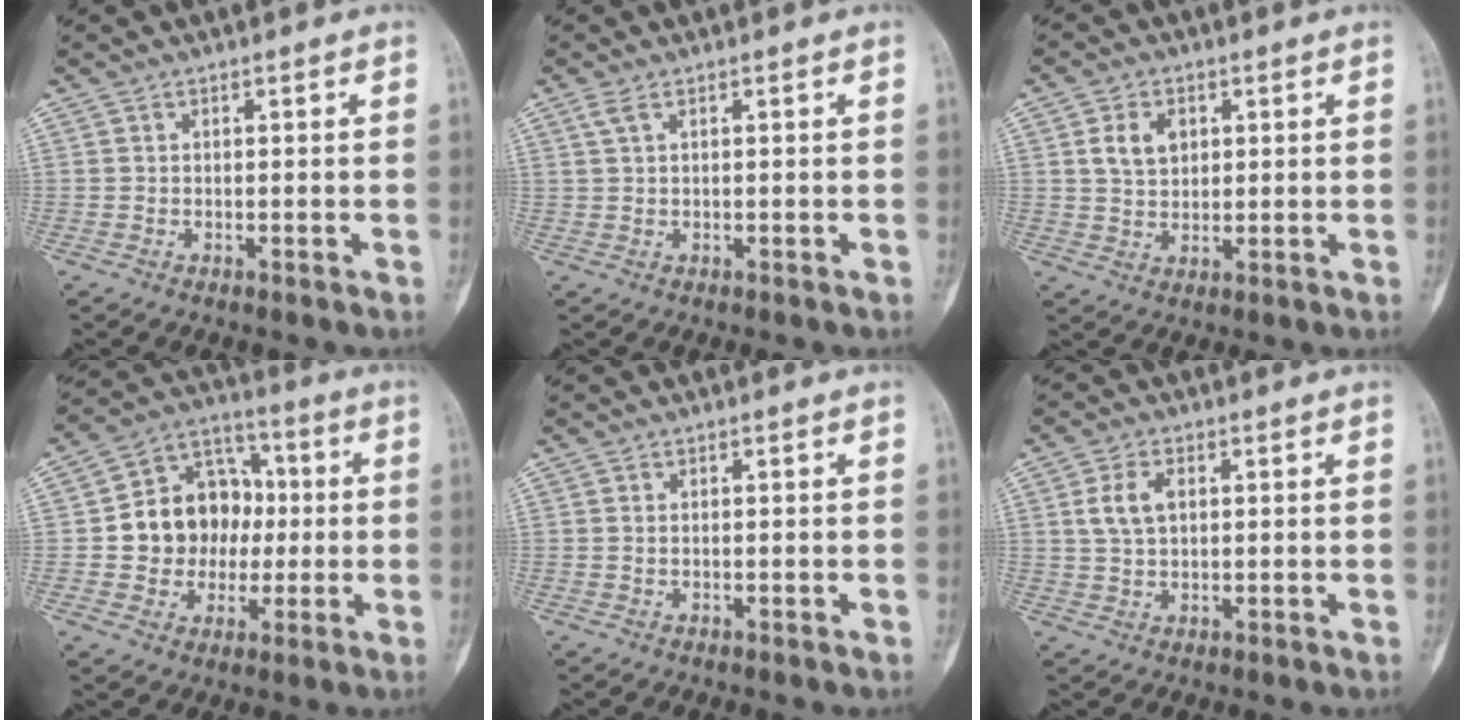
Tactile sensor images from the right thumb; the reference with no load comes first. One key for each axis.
{"total": 2.1, "fx": 1.0, "fy": 0.9, "fz": 1.7, "tx": -0.047, "ty": 0.010, "tz": 0.027}
{"total": 5.7, "fx": 1.8, "fy": 4.1, "fz": 3.5, "tx": -0.047, "ty": -0.007, "tz": 0.034}
{"total": 14.3, "fx": -0.1, "fy": 12.1, "fz": 7.7, "tx": -0.072, "ty": 0.032, "tz": -0.001}
{"total": 0.0}
{"total": 5.2, "fx": 1.3, "fy": 3.2, "fz": 3.9, "tx": -0.079, "ty": 0.003, "tz": 0.024}